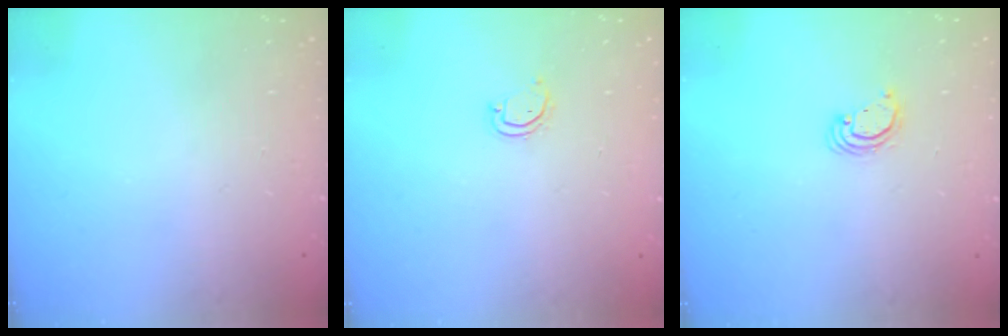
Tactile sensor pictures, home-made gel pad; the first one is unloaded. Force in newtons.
{"total": 3.3, "press": 3.3, "slide": 0.2}
{"total": 2.8, "press": 2.8, "slide": 0.2}